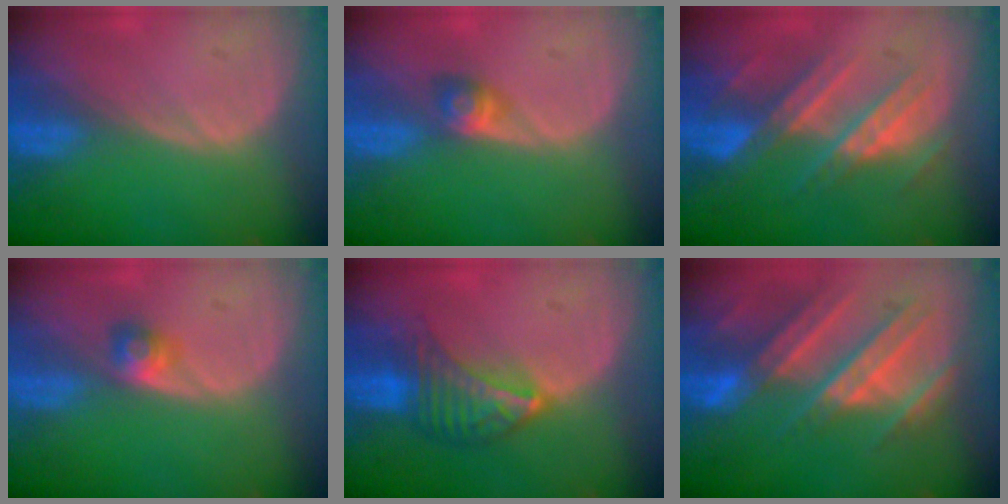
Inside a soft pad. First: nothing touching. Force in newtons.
{"total": 2.8, "press": 2.6, "slide": 1.2}
{"total": 9.0, "press": 7.9, "slide": 4.2}
{"total": 2.6, "press": 2.3, "slide": 1.1}
{"total": 7.1, "press": 6.5, "slide": 3.0}
{"total": 10.5, "press": 9.6, "slide": 4.2}